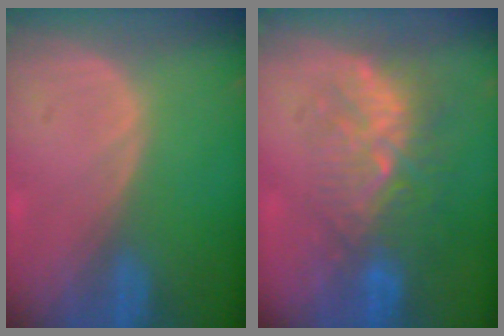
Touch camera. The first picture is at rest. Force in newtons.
{"total": 9.1, "press": 8.4, "slide": 3.5}